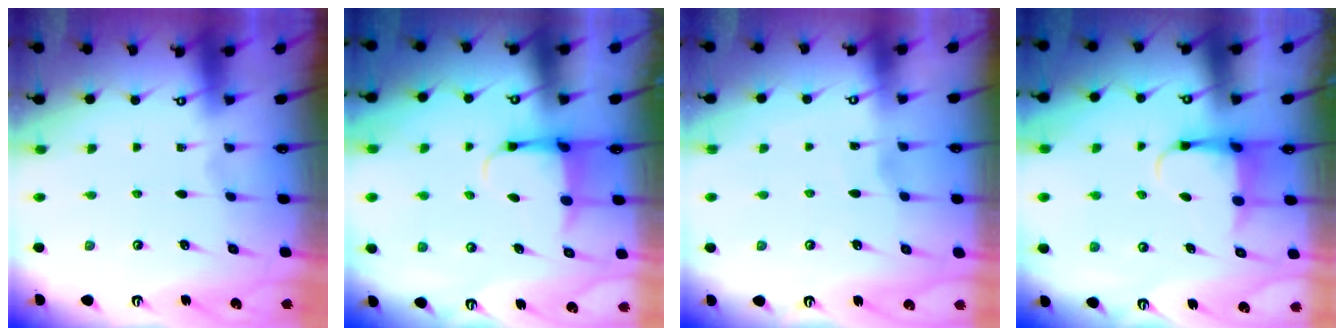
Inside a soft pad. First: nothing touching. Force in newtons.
{"total": 3.9, "press": 3.7, "slide": 1.0}
{"total": 1.7, "press": 1.7, "slide": 0.3}
{"total": 4.7, "press": 4.7, "slide": 0.6}